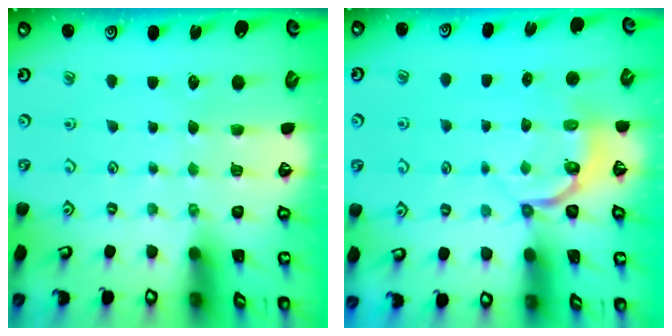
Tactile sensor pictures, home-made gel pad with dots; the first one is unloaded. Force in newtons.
{"total": 3.4, "press": 2.3, "slide": 2.5}